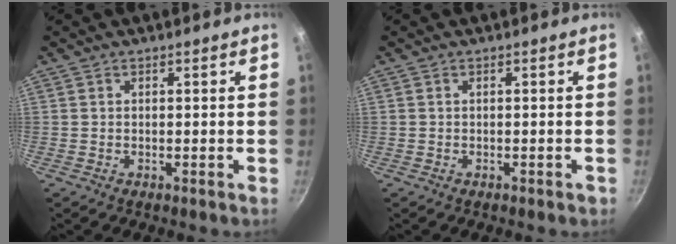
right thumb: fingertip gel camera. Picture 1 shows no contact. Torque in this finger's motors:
{"motor_torque": [-0.10, 0.13, -0.14, 0.05, 0.00]}